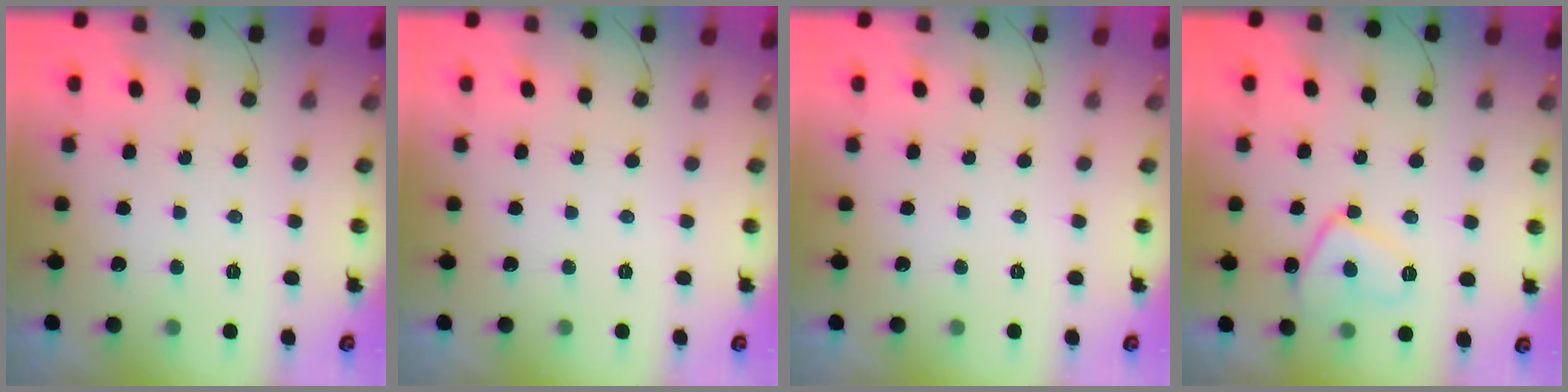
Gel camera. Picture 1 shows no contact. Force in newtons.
{"total": 0.0}
{"total": 0.0}
{"total": 10.2, "press": 10.1, "slide": 1.0}